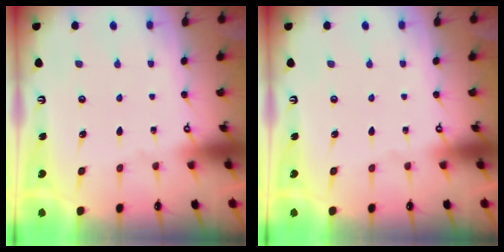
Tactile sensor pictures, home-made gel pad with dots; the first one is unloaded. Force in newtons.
{"total": 0.0}